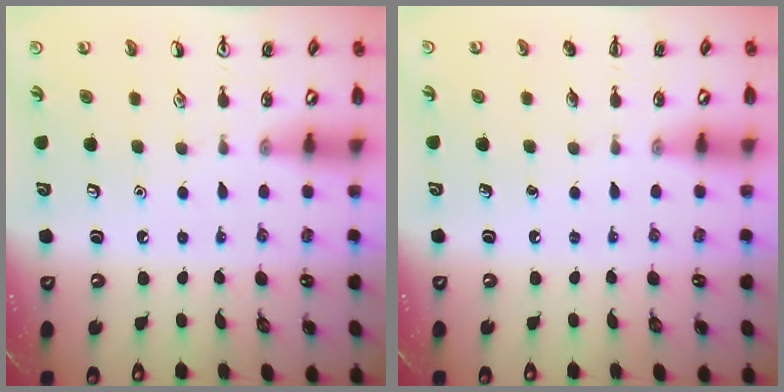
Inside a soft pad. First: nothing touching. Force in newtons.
{"total": 0.0}